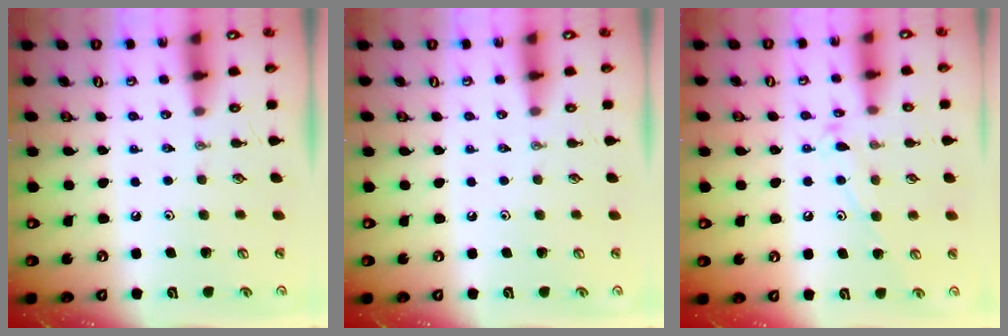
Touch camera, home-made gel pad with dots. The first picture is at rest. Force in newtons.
{"total": 0.0}
{"total": 9.2, "press": 9.2, "slide": 0.6}